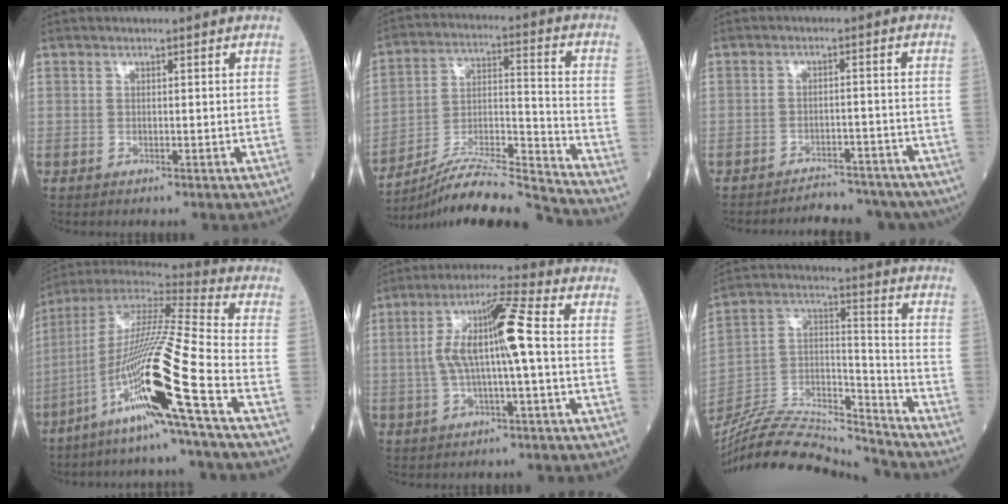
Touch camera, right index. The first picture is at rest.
{"total": 18.0, "force": [-17.1, -1.4, 5.6], "torque": [-0.108, 0.005, -0.293]}
{"total": 11.1, "force": [-10.4, 3.3, 2.3], "torque": [-0.023, 0.012, -0.122]}
{"total": 20.9, "force": [-8.9, -1.4, 18.8], "torque": [-0.384, -0.031, -0.173]}
{"total": 10.1, "force": [0.0, 0.9, 10.1], "torque": [-0.195, 0.028, -0.004]}
{"total": 21.0, "force": [-20.2, 1.6, 5.4], "torque": [-0.114, 0.022, -0.346]}